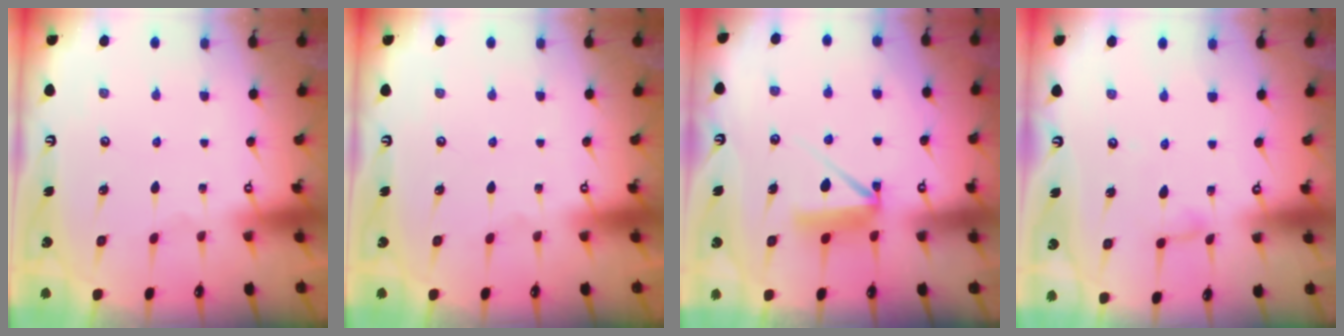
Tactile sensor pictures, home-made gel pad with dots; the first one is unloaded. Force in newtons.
{"total": 0.0}
{"total": 7.5, "press": 7.5, "slide": 0.5}
{"total": 3.5, "press": 3.5, "slide": 0.3}